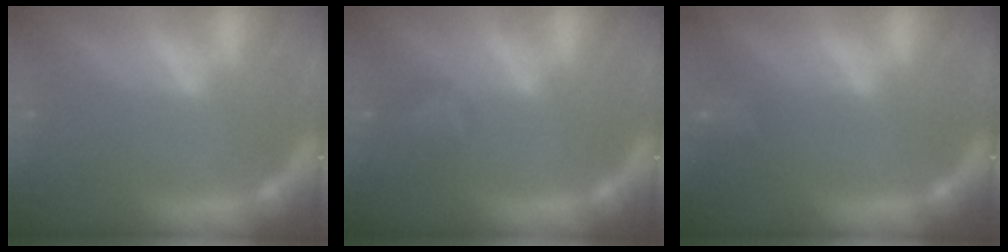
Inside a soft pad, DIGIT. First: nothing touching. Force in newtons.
{"total": 1.9}
{"total": 2.9}